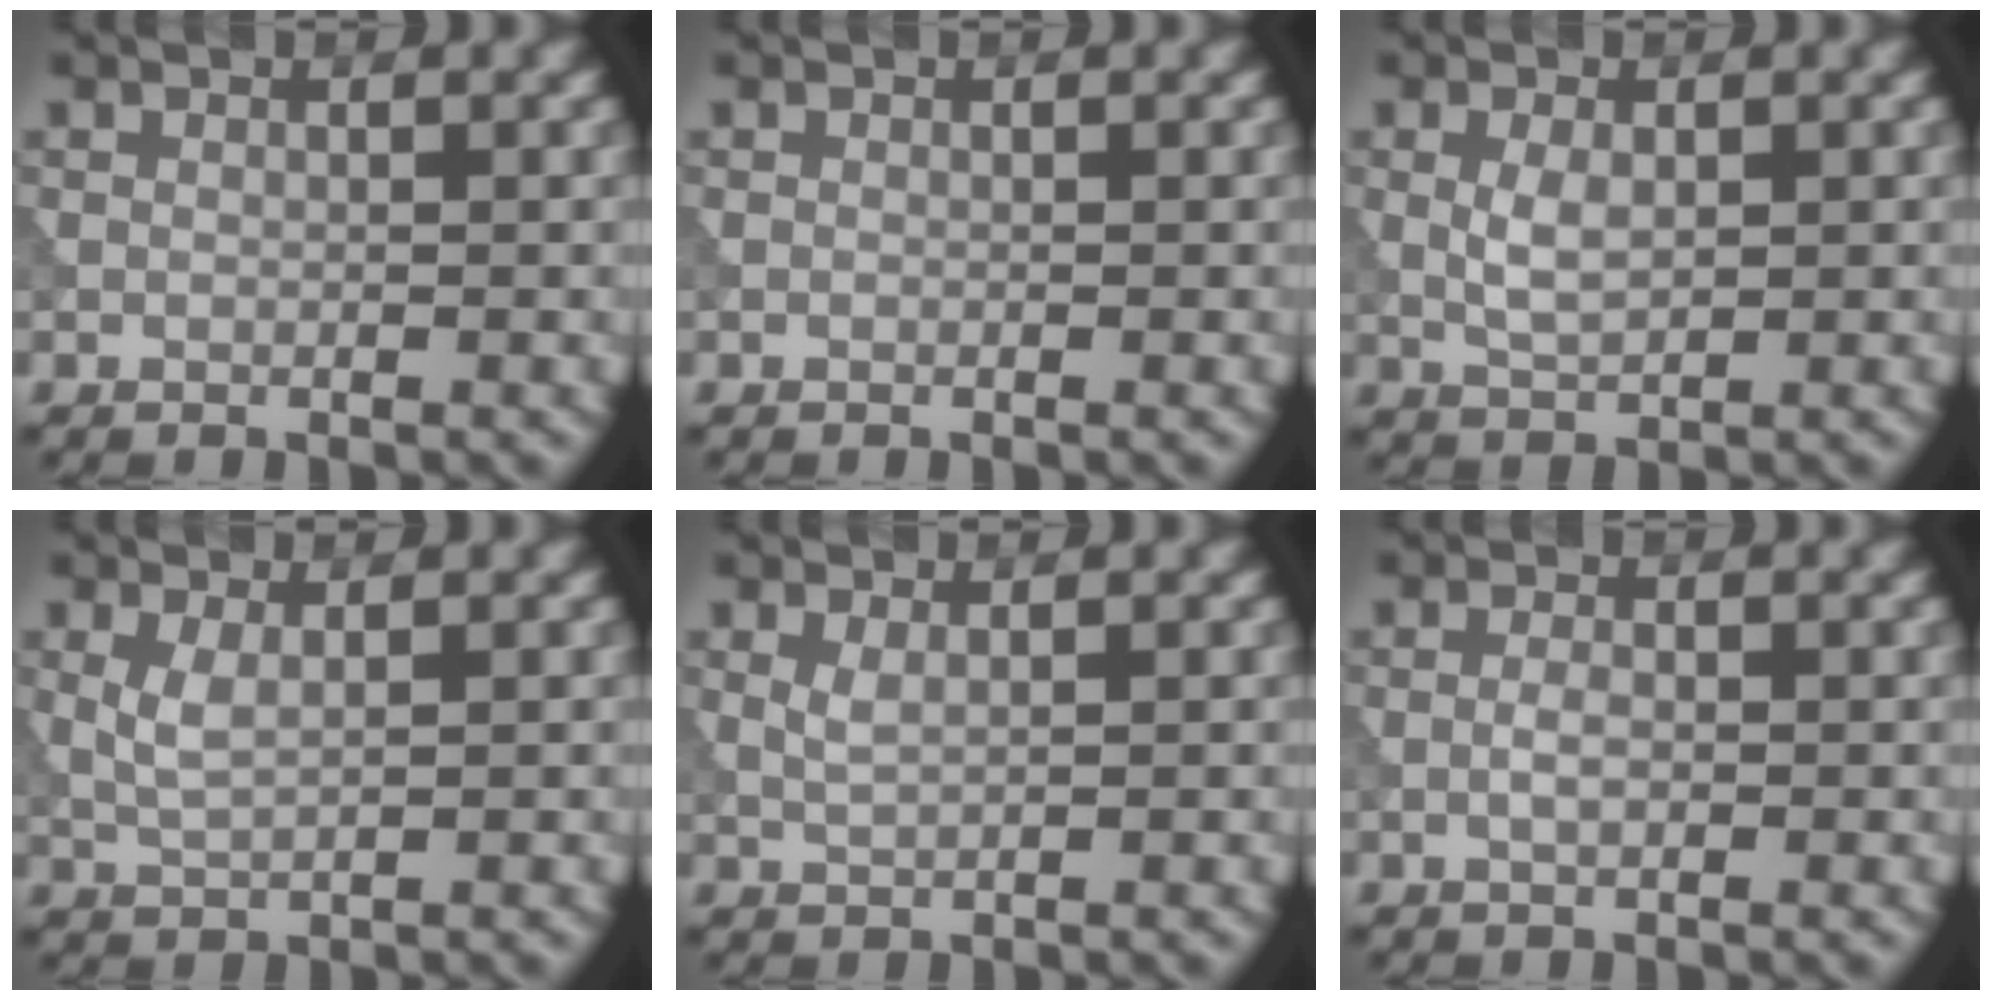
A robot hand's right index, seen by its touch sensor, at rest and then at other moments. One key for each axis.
{"total": 0.0}
{"total": 2.4, "fx": 0.3, "fy": 1.3, "fz": 2.0, "tx": -0.048, "ty": 0.000, "tz": 0.009}
{"total": 2.0, "fx": 0.6, "fy": 0.6, "fz": 1.8, "tx": -0.045, "ty": 0.001, "tz": 0.015}
{"total": 1.2, "fx": 0.6, "fy": 0.3, "fz": 1.0, "tx": -0.025, "ty": -0.001, "tz": 0.014}
{"total": 1.3, "fx": -0.2, "fy": 0.5, "fz": 1.2, "tx": -0.026, "ty": 0.000, "tz": -0.007}